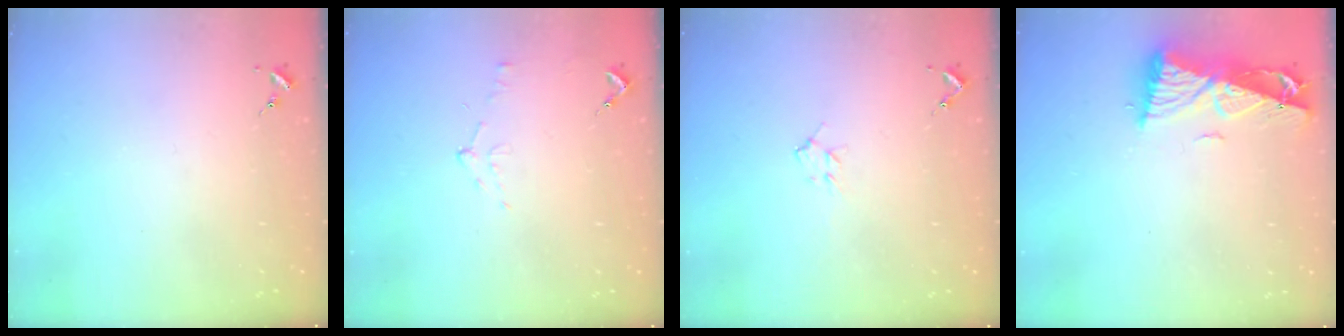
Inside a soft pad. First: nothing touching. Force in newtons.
{"total": 7.0, "press": 7.0, "slide": 0.8}
{"total": 5.6, "press": 5.5, "slide": 1.0}
{"total": 10.1, "press": 10.0, "slide": 1.2}